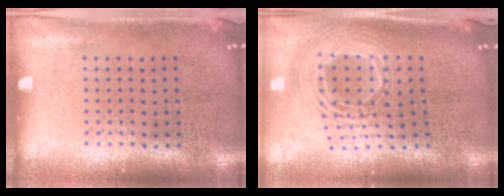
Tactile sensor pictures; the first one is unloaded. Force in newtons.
{"total": 2.3, "press": 1.8, "slide": 1.5}